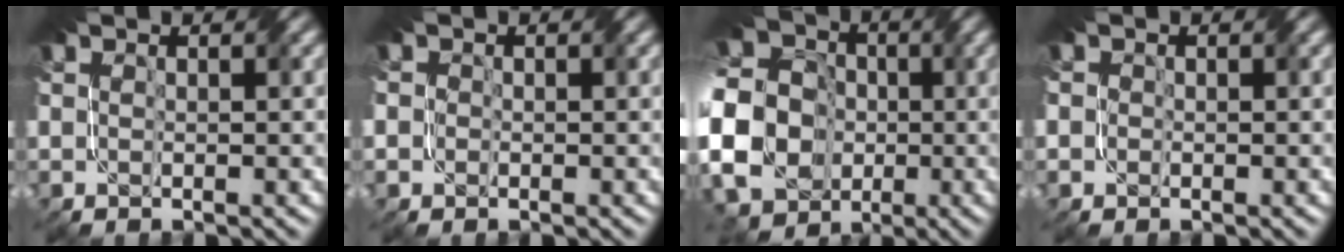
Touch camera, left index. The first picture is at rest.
{"total": 1.5, "force": [0.2, 1.5, 0.2], "torque": [0.001, 0.009, -0.014]}
{"total": 22.5, "force": [-5.0, 20.3, 8.5], "torque": [-0.219, -0.009, -0.152]}
{"total": 1.2, "force": [0.2, 1.2, 0.0], "torque": [0.002, 0.006, -0.008]}